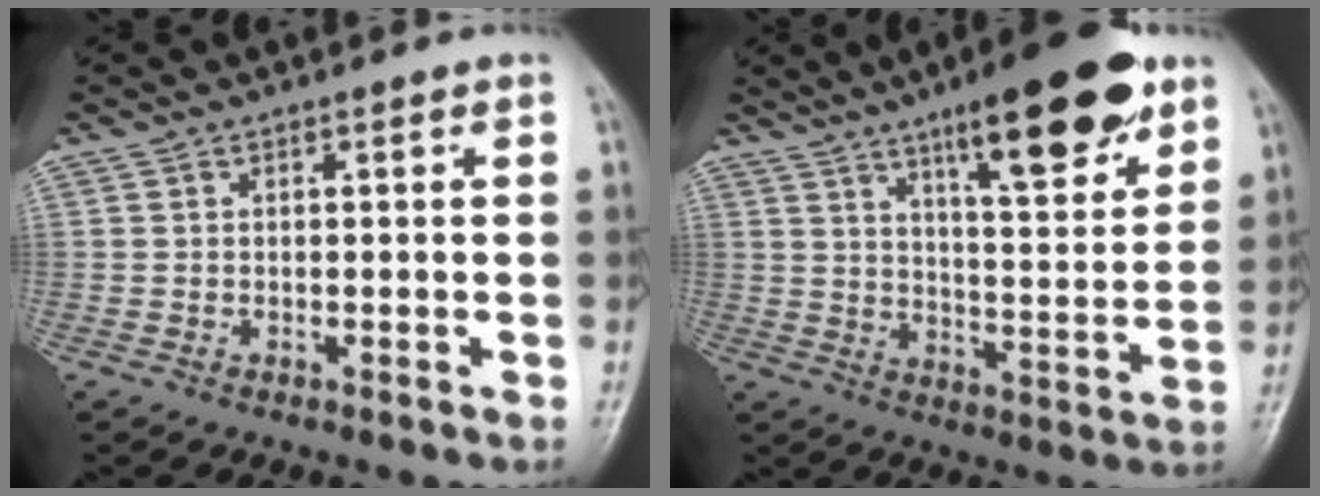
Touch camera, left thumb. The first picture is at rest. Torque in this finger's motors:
{"motor_torque": [2.36, 1.20, 1.78, -0.99, 0.16]}